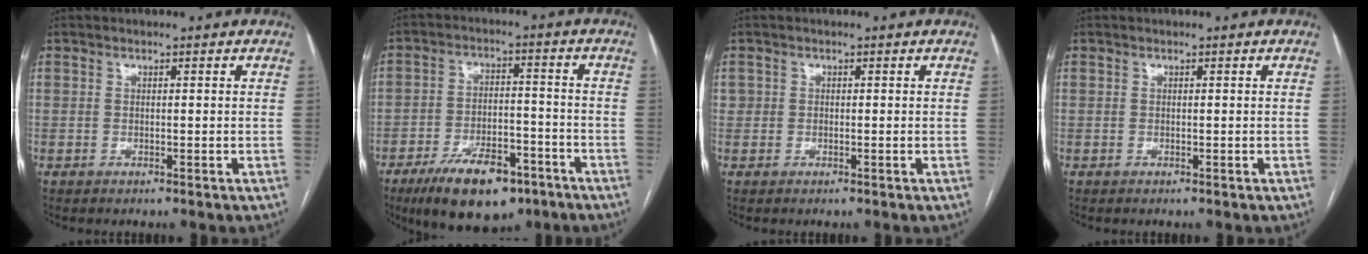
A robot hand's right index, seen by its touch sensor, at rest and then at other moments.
{"total": 13.2, "force": [-8.6, 5.4, 8.3], "torque": [-0.136, 0.000, -0.138]}
{"total": 0.9, "force": [0.3, 0.8, 0.1], "torque": [0.011, 0.011, 0.007]}
{"total": 0.0}